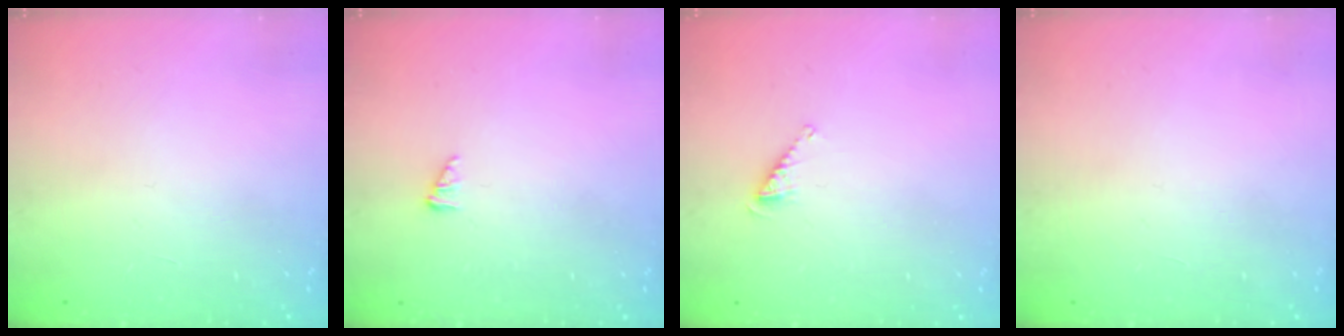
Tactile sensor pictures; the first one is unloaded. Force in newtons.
{"total": 1.2, "press": 1.1, "slide": 0.1}
{"total": 3.4, "press": 3.4, "slide": 0.5}
{"total": 0.0}